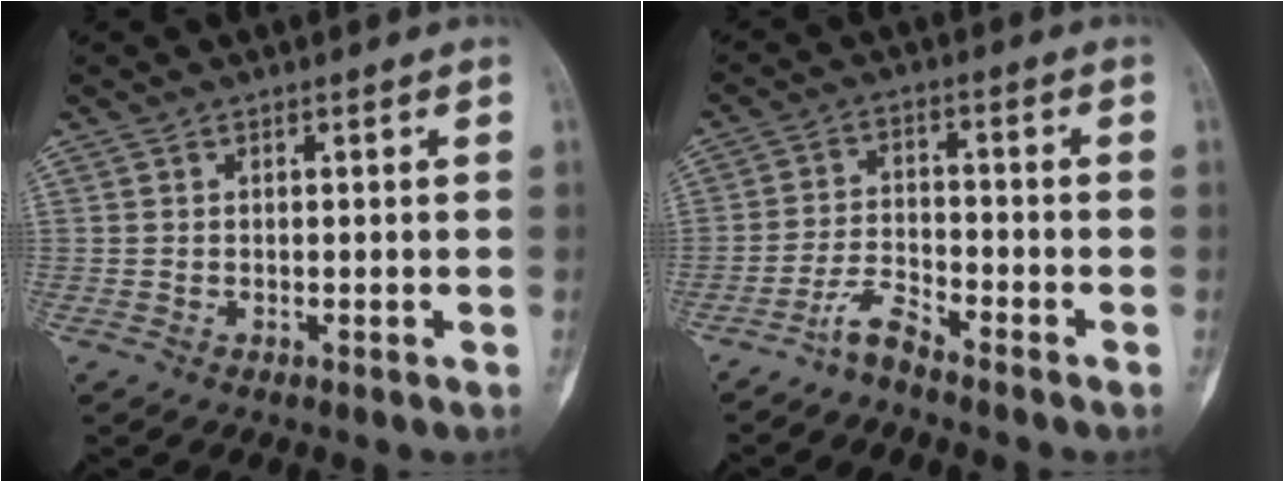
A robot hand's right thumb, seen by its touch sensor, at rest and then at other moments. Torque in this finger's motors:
{"motor_torque": [1.02, -0.05, 0.24, -0.76, 0.13]}